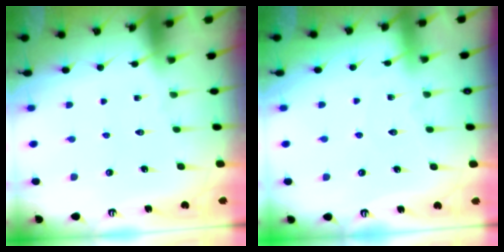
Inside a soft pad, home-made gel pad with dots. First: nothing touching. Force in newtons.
{"total": 3.4, "press": 3.3, "slide": 0.4}